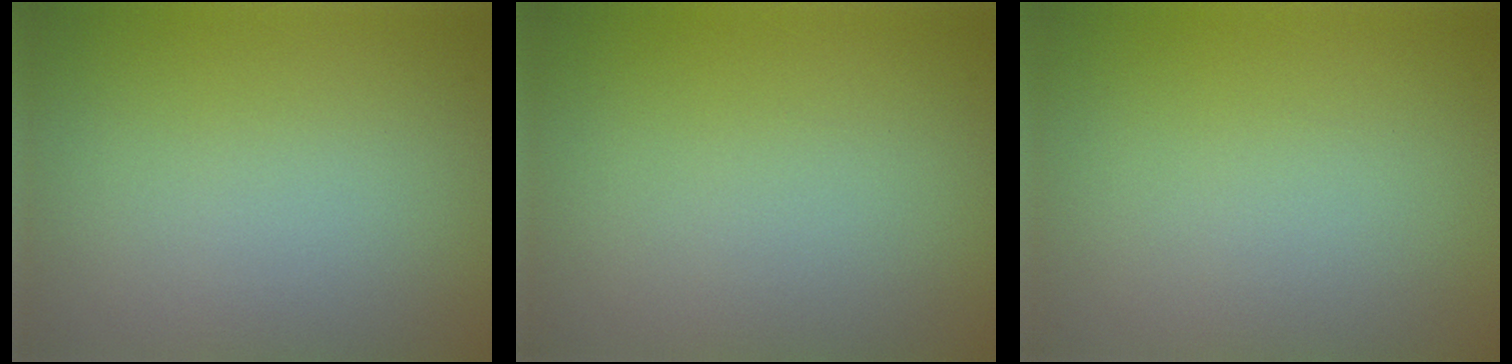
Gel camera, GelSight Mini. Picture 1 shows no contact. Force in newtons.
{"total": 0.0}
{"total": 0.0}